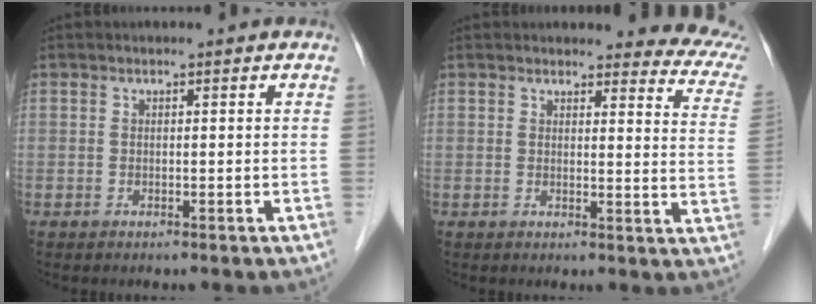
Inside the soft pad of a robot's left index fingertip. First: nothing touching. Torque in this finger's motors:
{"motor_torque": [0.01, -0.55, 0.34, 0.05]}